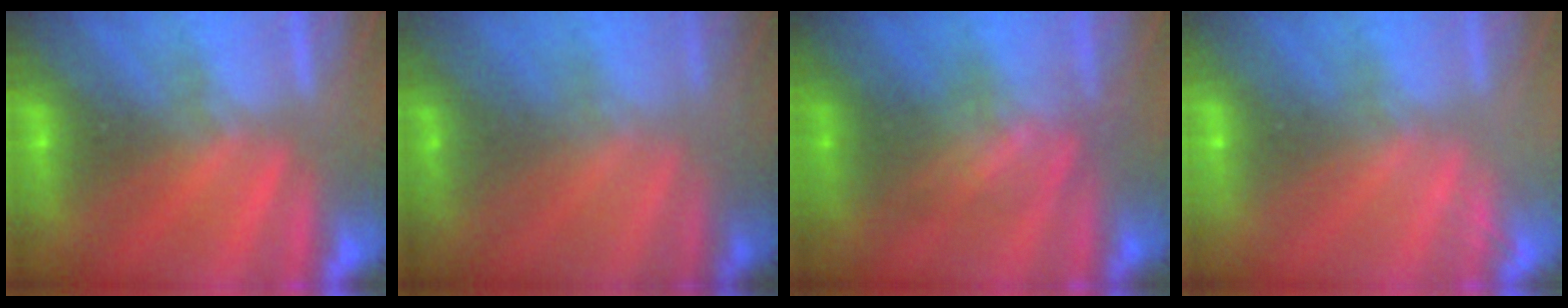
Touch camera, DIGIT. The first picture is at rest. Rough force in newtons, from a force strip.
{"total": 1.7}
{"total": 3.2}
{"total": 2.1}